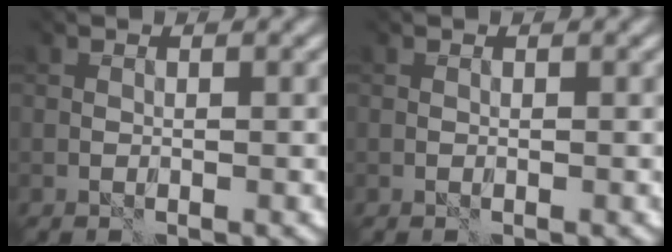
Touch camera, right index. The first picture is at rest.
{"total": 0.0}